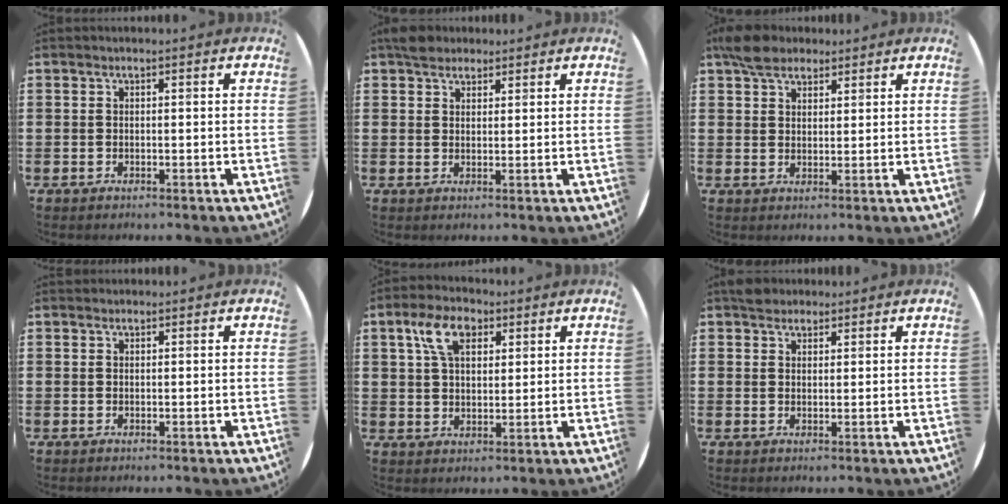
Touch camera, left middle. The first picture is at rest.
{"total": 2.8, "force": [2.4, 1.3, 0.4], "torque": [0.004, 0.002, 0.045]}
{"total": 4.8, "force": [3.9, 2.3, 1.6], "torque": [-0.035, 0.002, 0.073]}
{"total": 0.6, "force": [0.5, 0.2, -0.1], "torque": [0.009, 0.001, 0.008]}
{"total": 6.7, "force": [3.7, 3.9, 4.0], "torque": [-0.086, 0.012, 0.066]}
{"total": 2.4, "force": [2.1, 1.1, 0.1], "torque": [0.002, 0.003, 0.041]}